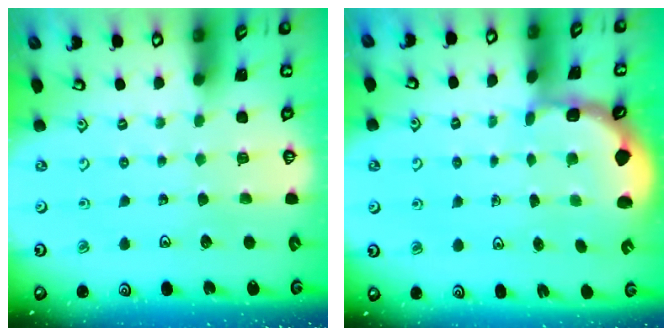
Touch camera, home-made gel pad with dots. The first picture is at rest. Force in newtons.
{"total": 1.8, "press": 1.6, "slide": 0.8}